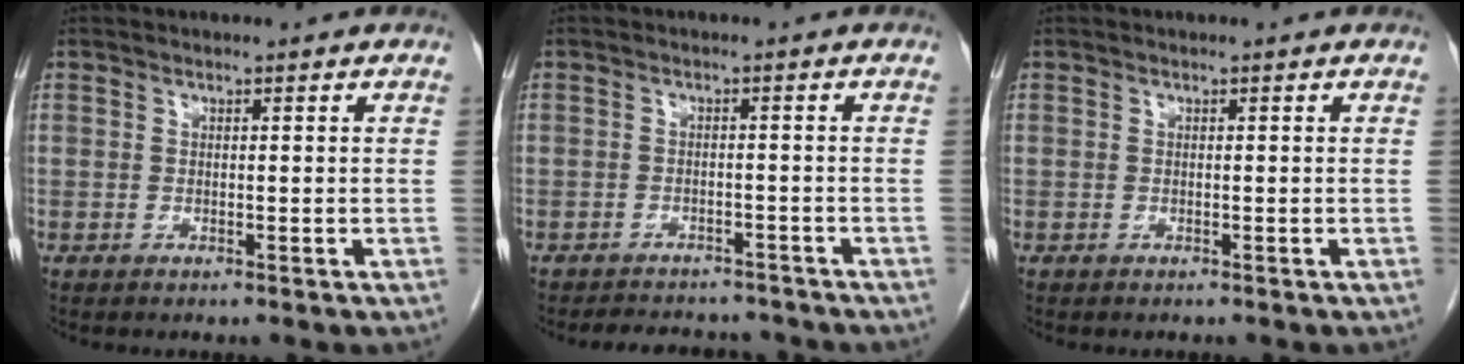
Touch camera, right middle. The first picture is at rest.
{"total": 7.8, "force": [-7.3, 2.3, 1.7], "torque": [-0.029, 0.004, -0.088]}
{"total": 0.0}